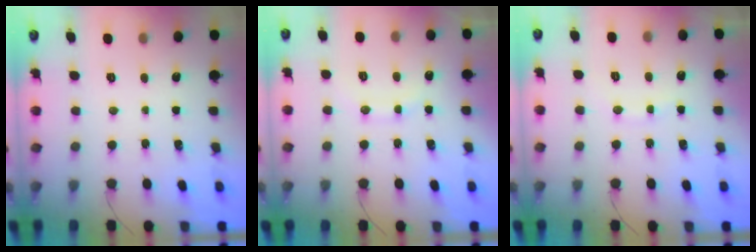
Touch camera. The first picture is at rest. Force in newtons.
{"total": 8.9, "press": 8.9, "slide": 1.1}
{"total": 7.1, "press": 6.9, "slide": 1.4}